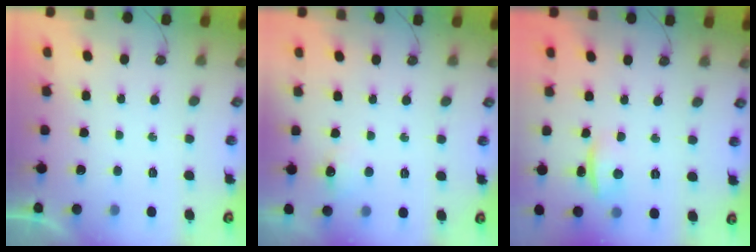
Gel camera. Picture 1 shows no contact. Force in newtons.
{"total": 5.9, "press": 5.8, "slide": 0.9}
{"total": 2.0, "press": 1.5, "slide": 1.3}